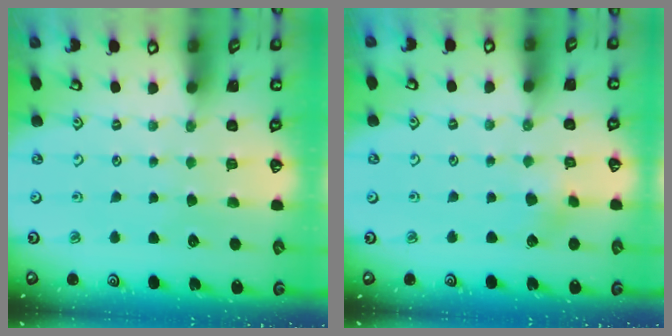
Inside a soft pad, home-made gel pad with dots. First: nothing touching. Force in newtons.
{"total": 3.2, "press": 3.1, "slide": 0.8}